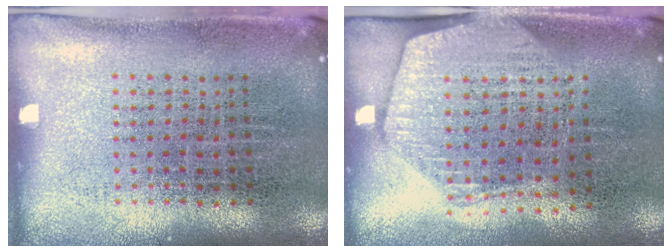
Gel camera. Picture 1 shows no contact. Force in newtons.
{"total": 1.7, "press": 1.5, "slide": 0.8}